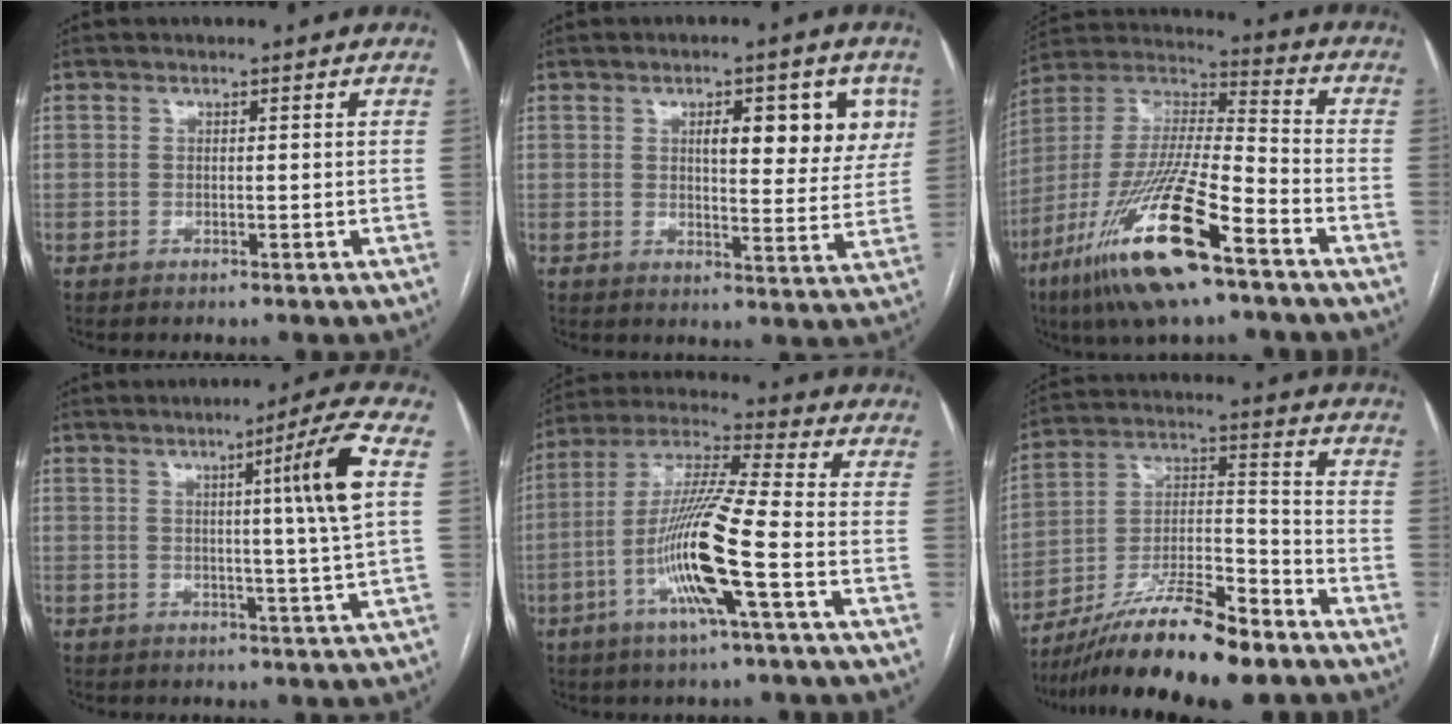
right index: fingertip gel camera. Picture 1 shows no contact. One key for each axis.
{"total": 10.0, "fx": 3.9, "fy": 3.6, "fz": 8.5, "tx": -0.103, "ty": 0.008, "tz": 0.051}
{"total": 21.2, "fx": -11.6, "fy": 2.9, "fz": 17.5, "tx": -0.379, "ty": -0.048, "tz": -0.217}
{"total": 8.9, "fx": 1.9, "fy": -2.4, "fz": 8.3, "tx": -0.124, "ty": -0.003, "tz": 0.035}
{"total": 14.2, "fx": -4.7, "fy": -0.1, "fz": 13.4, "tx": -0.270, "ty": -0.002, "tz": -0.095}
{"total": 17.6, "fx": -13.5, "fy": 2.5, "fz": 11.0, "tx": -0.207, "ty": -0.008, "tz": -0.237}